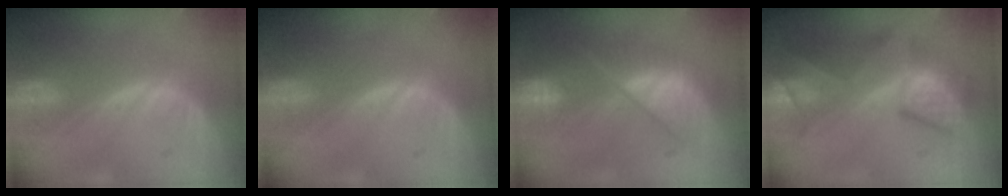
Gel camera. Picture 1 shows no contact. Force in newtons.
{"total": 0.0}
{"total": 9.7, "press": 8.3, "slide": 5.1}
{"total": 9.6, "press": 8.7, "slide": 4.1}